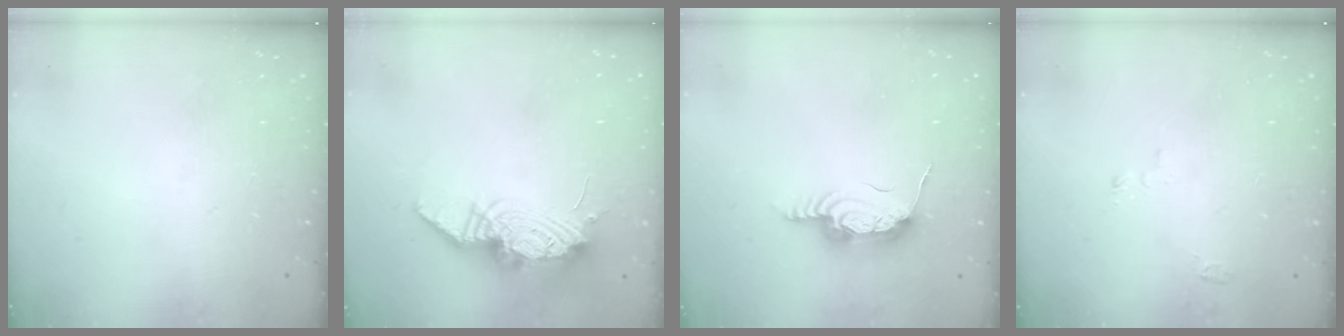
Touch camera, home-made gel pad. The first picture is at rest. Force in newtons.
{"total": 18.4, "press": 15.1, "slide": 10.5}
{"total": 16.0, "press": 12.5, "slide": 10.0}
{"total": 2.7, "press": 2.7, "slide": 0.3}